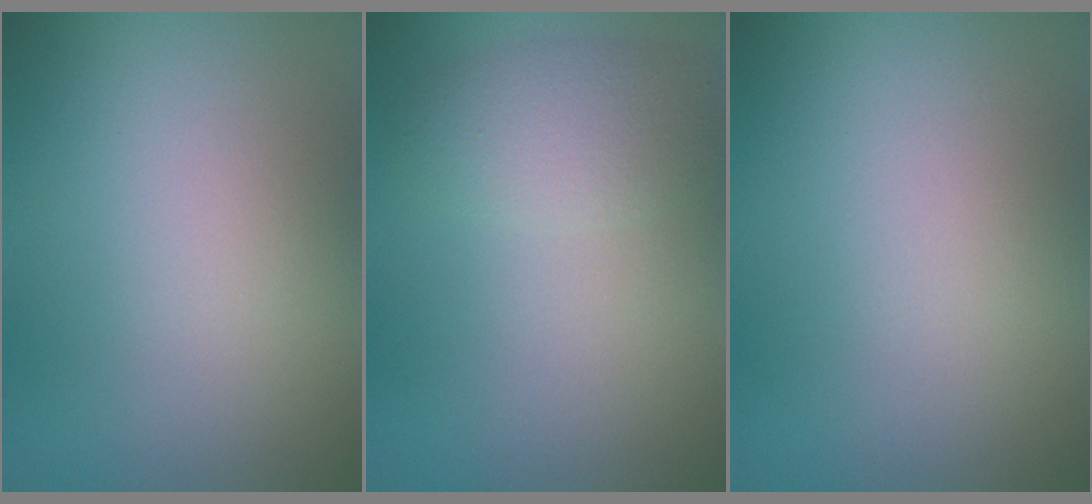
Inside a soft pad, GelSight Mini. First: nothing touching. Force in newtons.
{"total": 2.9, "press": 2.9, "slide": 0.1}
{"total": 0.0}